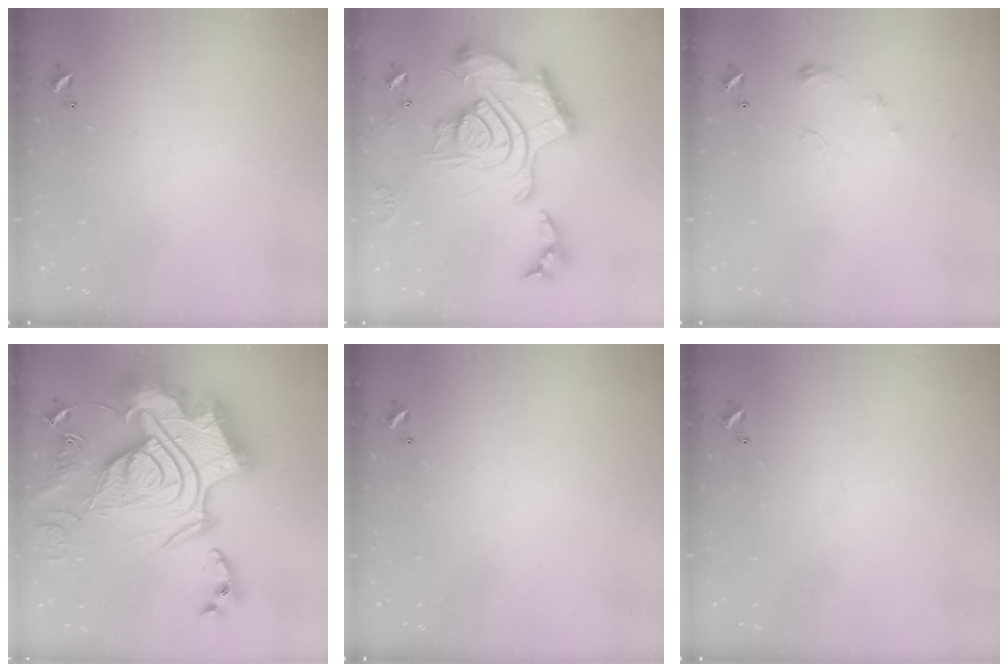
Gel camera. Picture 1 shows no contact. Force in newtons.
{"total": 3.0, "press": 2.4, "slide": 1.8}
{"total": 4.5, "press": 4.5, "slide": 0.6}
{"total": 0.7, "press": 0.7, "slide": 0.1}
{"total": 0.0}
{"total": 0.0}